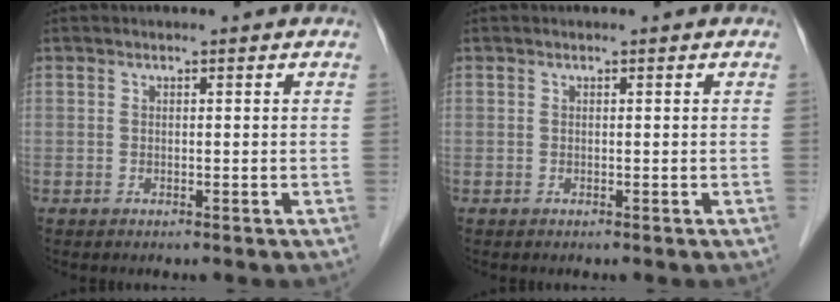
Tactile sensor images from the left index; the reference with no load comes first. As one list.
[{"total": 0.0}]